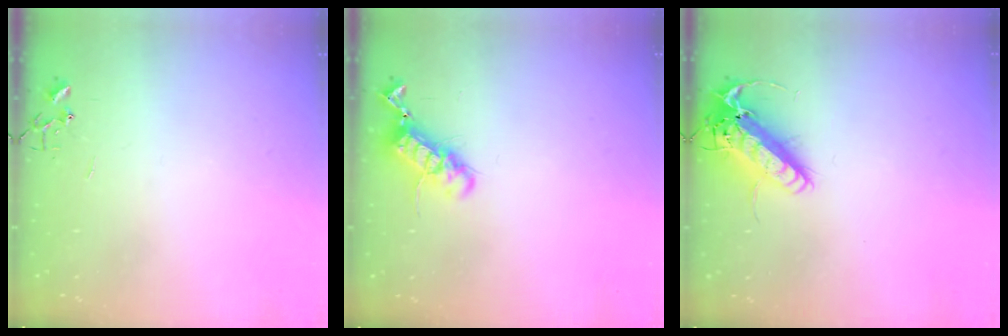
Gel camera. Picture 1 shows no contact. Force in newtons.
{"total": 12.7, "press": 12.6, "slide": 1.1}
{"total": 16.2, "press": 15.9, "slide": 3.2}